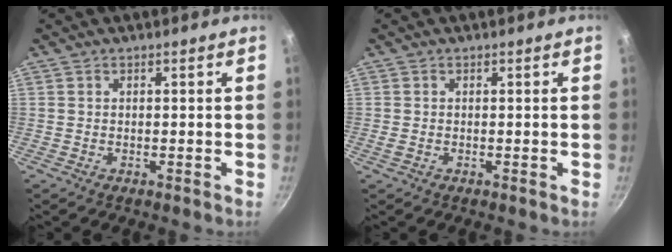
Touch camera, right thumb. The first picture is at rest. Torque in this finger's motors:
{"motor_torque": [0.29, 0.14, 0.34, 0.06, 0.01]}